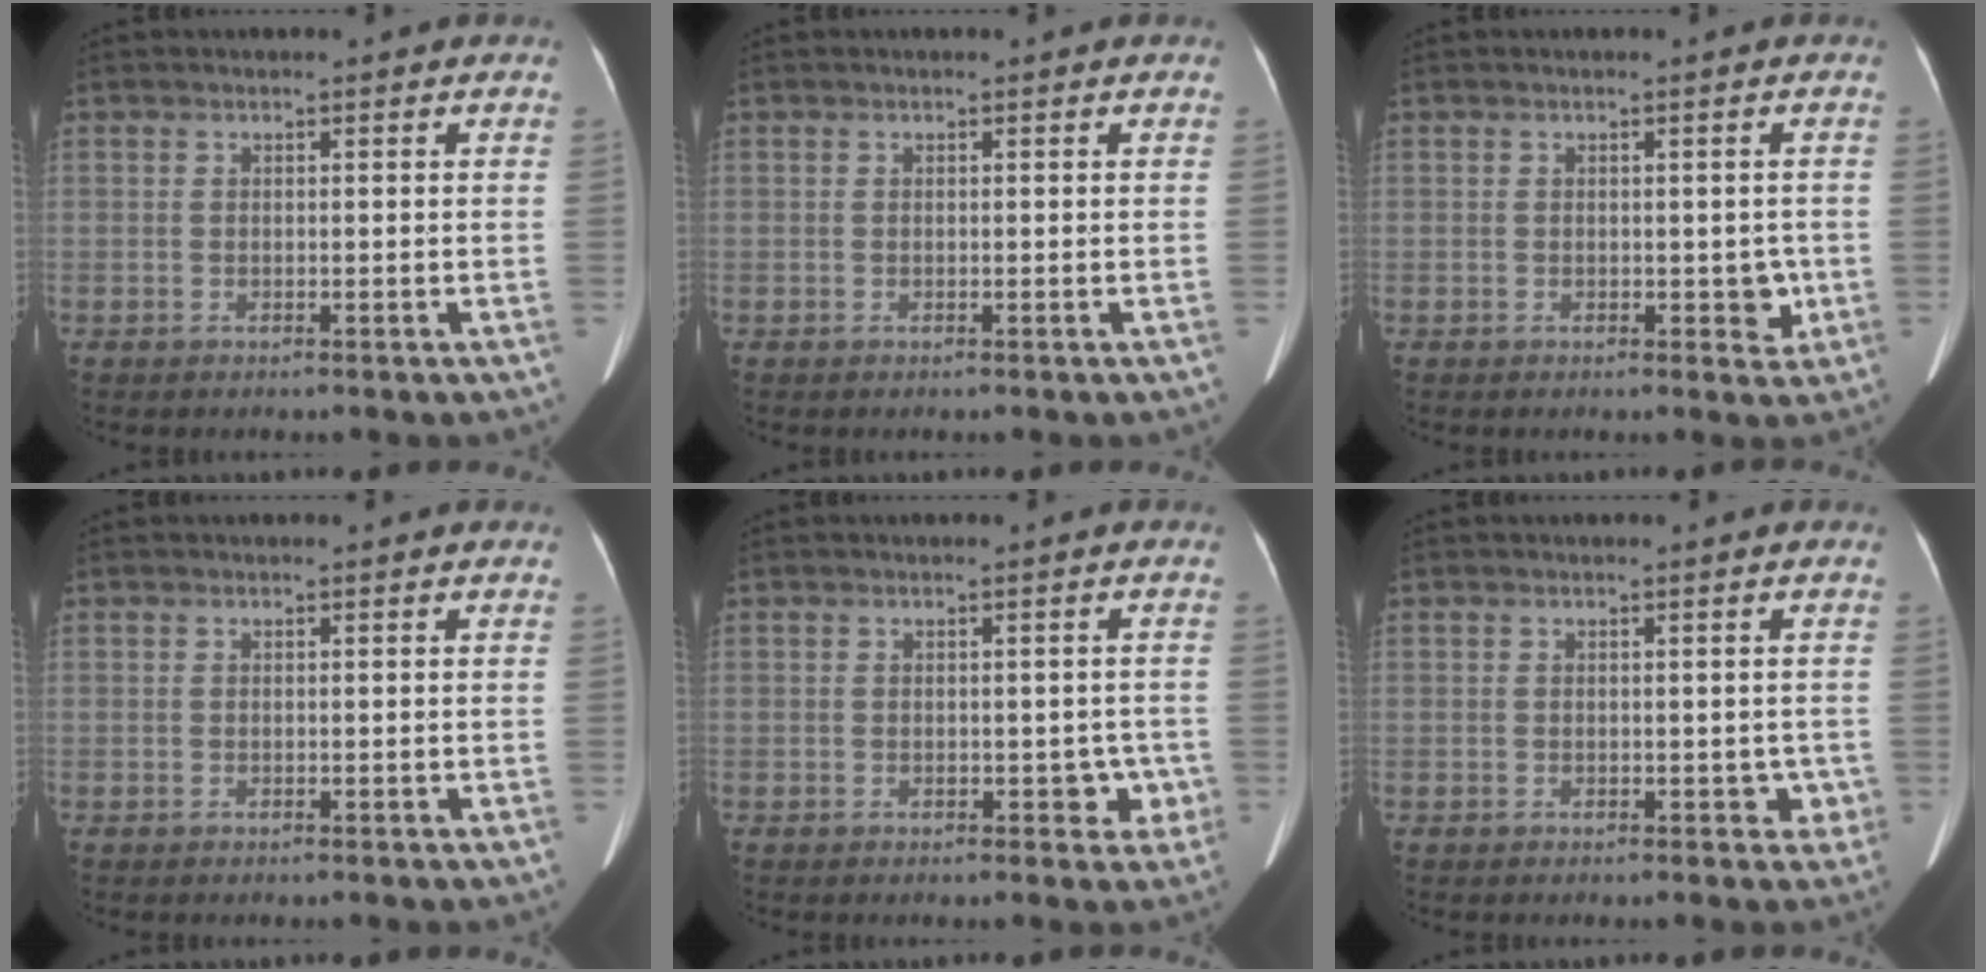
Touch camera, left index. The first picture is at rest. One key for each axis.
{"total": 0.0}
{"total": 2.6, "fx": -0.5, "fy": 1.7, "fz": 2.0, "tx": -0.018, "ty": 0.005, "tz": -0.002}
{"total": 0.0}
{"total": 3.1, "fx": -1.0, "fy": 2.1, "fz": 2.1, "tx": -0.013, "ty": 0.015, "tz": -0.007}
{"total": 2.0, "fx": -0.6, "fy": 1.5, "fz": 1.2, "tx": -0.004, "ty": 0.009, "tz": -0.004}